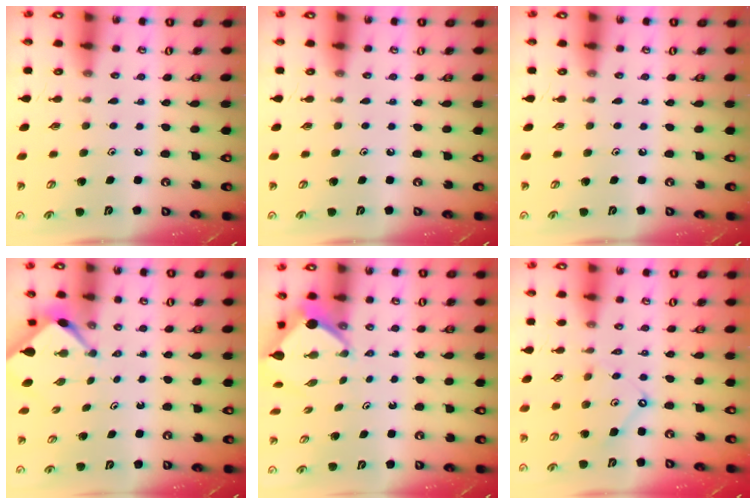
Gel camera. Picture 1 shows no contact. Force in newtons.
{"total": 0.0}
{"total": 0.0}
{"total": 2.6, "press": 2.6, "slide": 0.3}
{"total": 6.3, "press": 6.3, "slide": 0.3}
{"total": 7.7, "press": 7.6, "slide": 0.8}